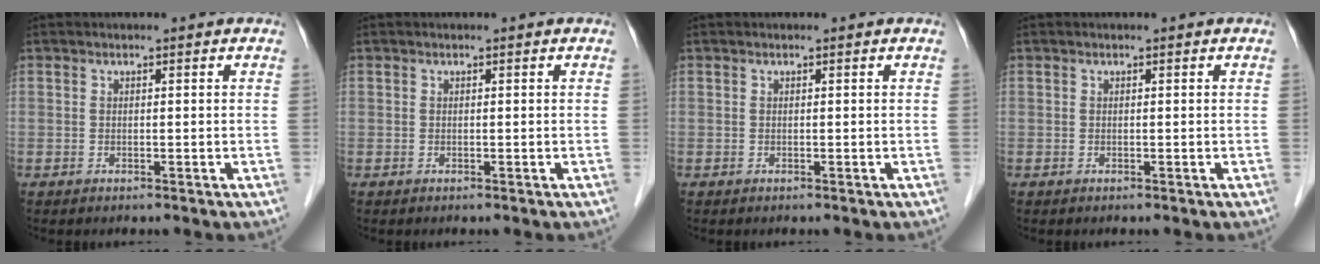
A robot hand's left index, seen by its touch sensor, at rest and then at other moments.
{"total": 0.0}
{"total": 0.0}
{"total": 0.0}